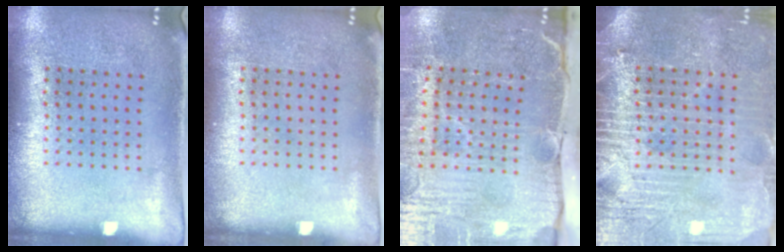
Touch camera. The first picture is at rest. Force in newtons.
{"total": 0.0}
{"total": 5.2, "press": 4.4, "slide": 2.7}
{"total": 3.7, "press": 3.5, "slide": 1.4}